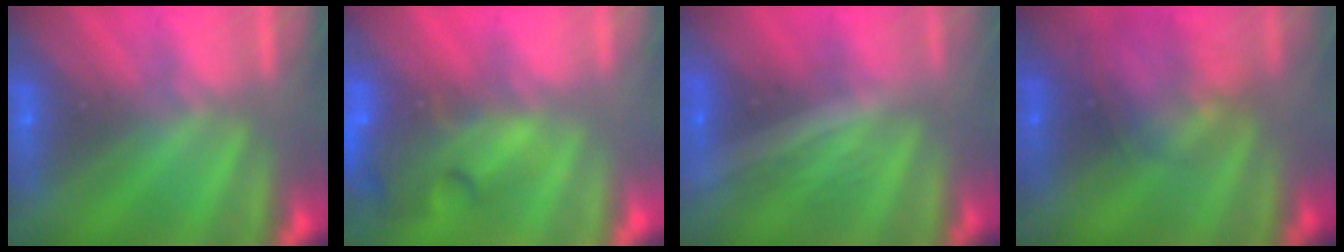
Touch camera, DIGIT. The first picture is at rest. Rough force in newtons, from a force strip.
{"total": 7.7}
{"total": 1.7}
{"total": 2.2}